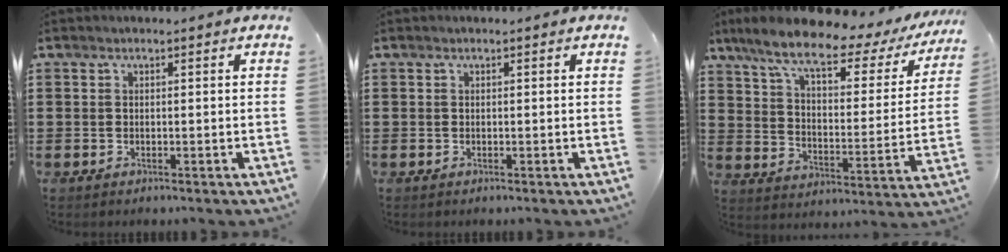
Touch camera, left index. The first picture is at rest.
{"total": 0.0}
{"total": 10.3, "force": [7.6, 2.1, 6.6], "torque": [-0.147, -0.037, 0.124]}